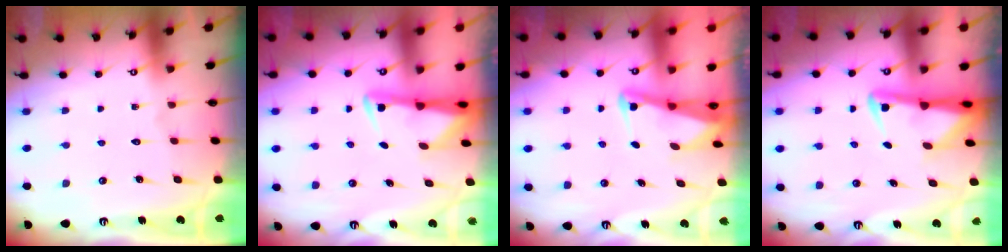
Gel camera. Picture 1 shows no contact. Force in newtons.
{"total": 2.9, "press": 2.9, "slide": 0.5}
{"total": 3.4, "press": 3.4, "slide": 0.5}
{"total": 3.3, "press": 3.2, "slide": 0.6}